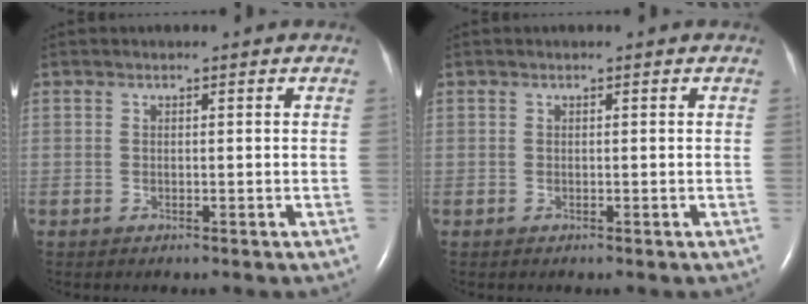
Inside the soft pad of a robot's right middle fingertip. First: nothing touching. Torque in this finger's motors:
{"motor_torque": [0.00, 0.00, 0.00, 0.01]}